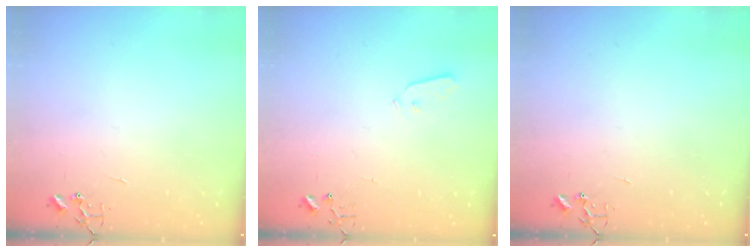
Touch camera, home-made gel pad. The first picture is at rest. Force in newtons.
{"total": 3.7, "press": 3.7, "slide": 0.1}
{"total": 0.0}